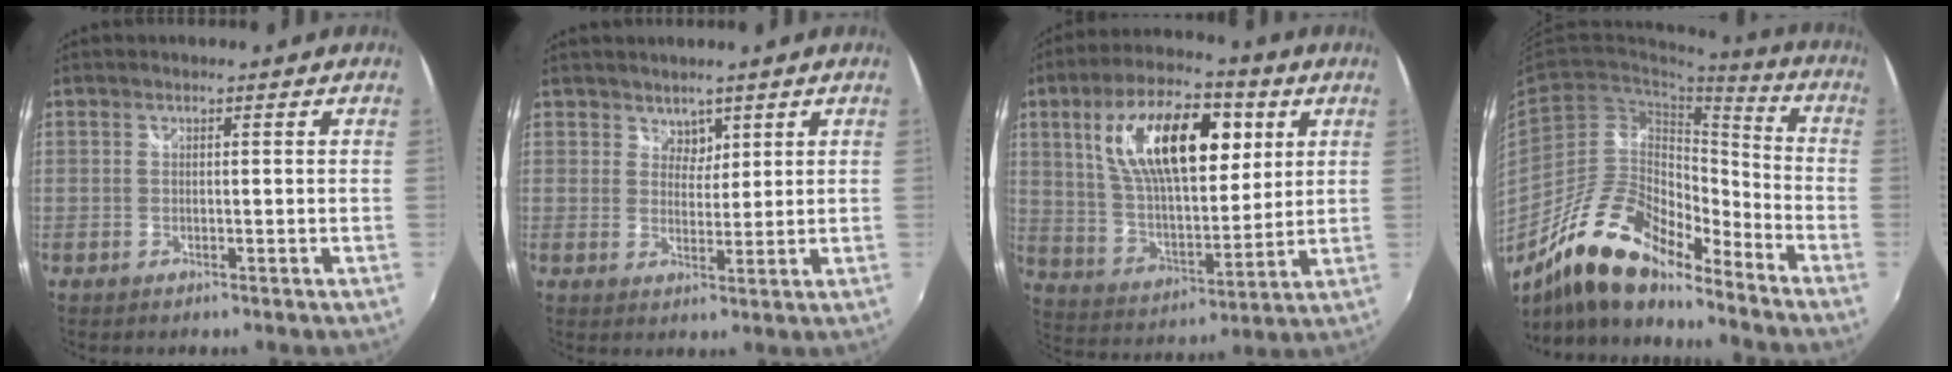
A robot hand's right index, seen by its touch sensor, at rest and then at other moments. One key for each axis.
{"total": 2.8, "fx": 2.0, "fy": 2.0, "fz": 0.2, "tx": 0.002, "ty": 0.002, "tz": 0.034}
{"total": 21.0, "fx": 7.3, "fy": 9.5, "fz": 17.3, "tx": -0.309, "ty": 0.019, "tz": 0.133}
{"total": 18.3, "fx": -14.5, "fy": 6.0, "fz": 9.4, "tx": -0.175, "ty": 0.005, "tz": -0.265}